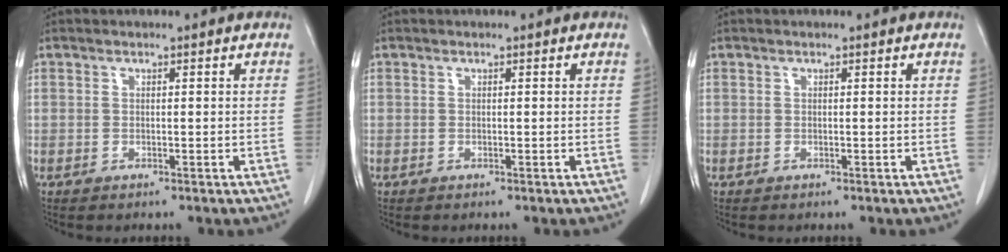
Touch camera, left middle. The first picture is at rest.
{"total": 0.0}
{"total": 0.0}